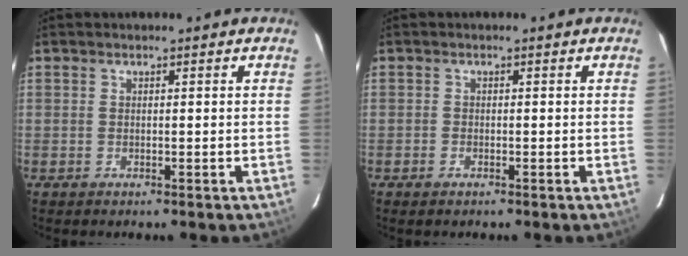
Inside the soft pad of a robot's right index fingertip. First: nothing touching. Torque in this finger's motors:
{"motor_torque": [0.16, -0.15, -0.05, 0.01]}